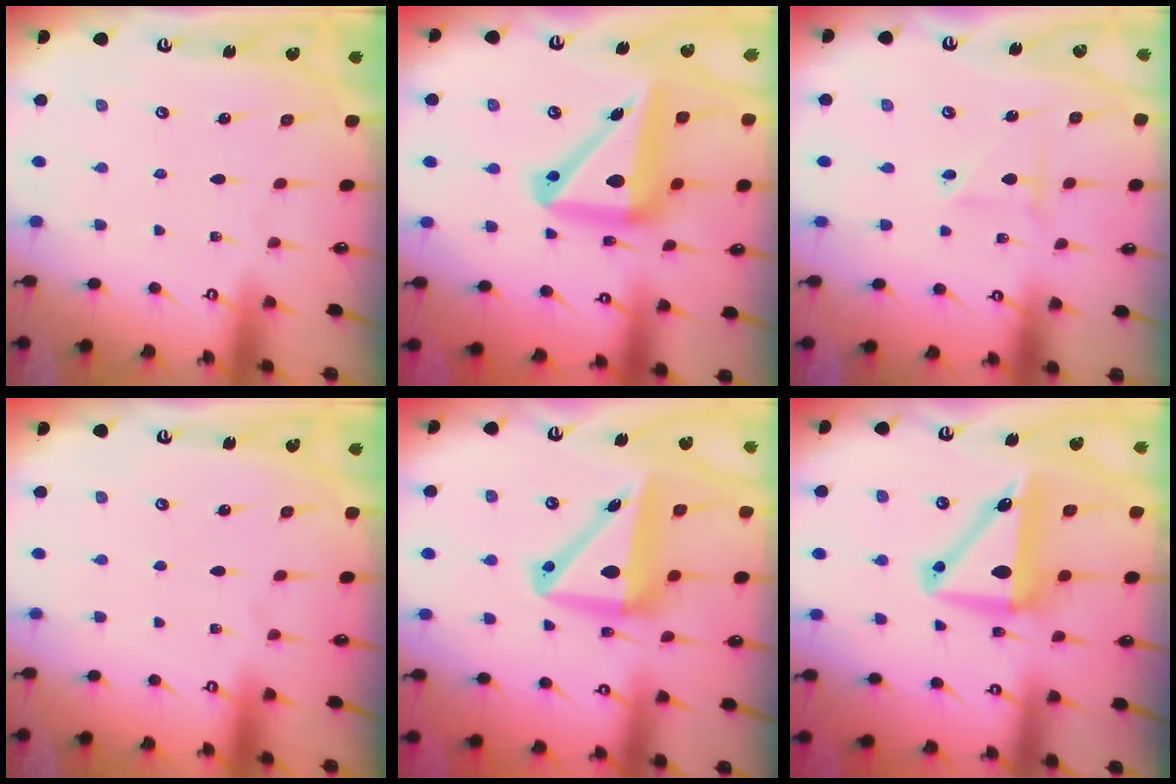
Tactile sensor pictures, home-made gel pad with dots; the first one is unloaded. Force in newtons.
{"total": 18.7, "press": 18.5, "slide": 2.9}
{"total": 3.1, "press": 3.0, "slide": 0.6}
{"total": 0.0}
{"total": 12.2, "press": 11.9, "slide": 2.4}
{"total": 10.4, "press": 10.1, "slide": 2.5}